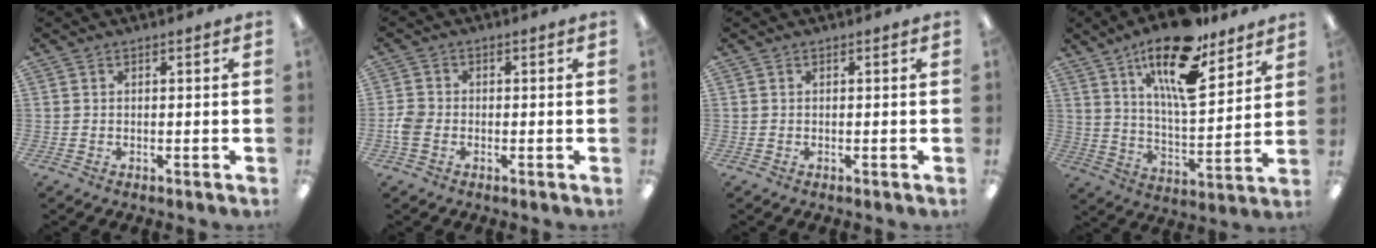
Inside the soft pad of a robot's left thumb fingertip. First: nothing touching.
{"total": 3.6, "force": [-1.2, 2.6, 2.2], "torque": [-0.048, 0.004, -0.023]}
{"total": 0.0}
{"total": 19.1, "force": [12.2, 6.7, 13.0], "torque": [-0.219, -0.063, 0.200]}